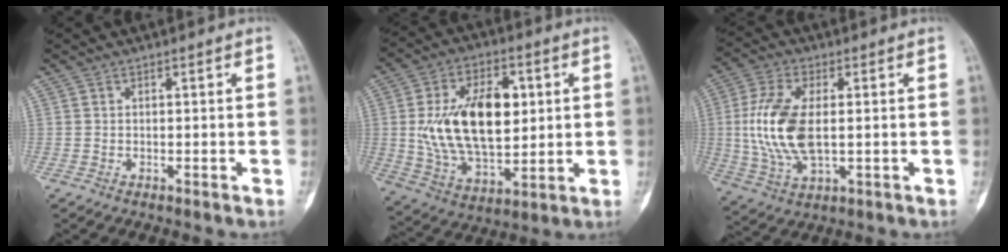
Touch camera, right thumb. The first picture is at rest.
{"total": 20.0, "force": [2.7, 11.8, 15.9], "torque": [-0.243, -0.008, 0.057]}
{"total": 13.7, "force": [0.6, 7.1, 11.7], "torque": [-0.248, -0.002, 0.014]}